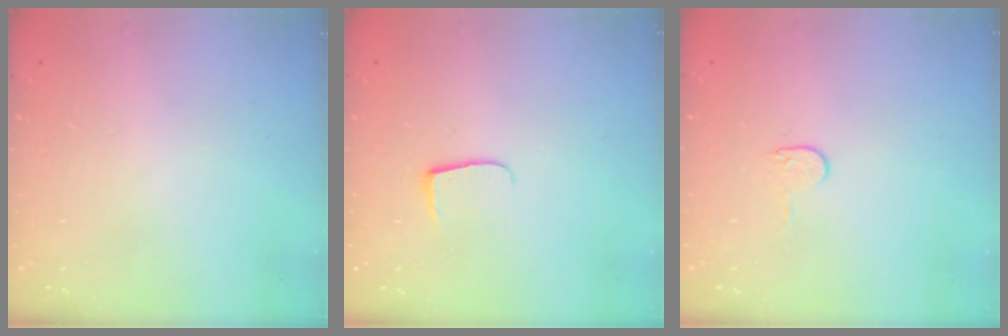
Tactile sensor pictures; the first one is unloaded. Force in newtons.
{"total": 5.2, "press": 5.2, "slide": 0.7}
{"total": 3.8, "press": 3.8, "slide": 0.4}